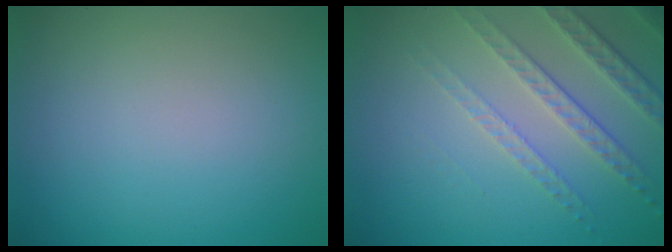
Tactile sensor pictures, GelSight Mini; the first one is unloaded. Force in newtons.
{"total": 4.6, "press": 3.3, "slide": 3.2}